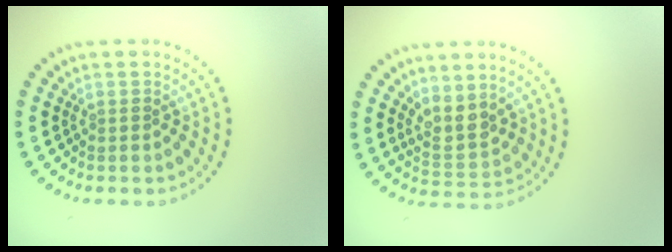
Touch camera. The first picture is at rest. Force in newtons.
{"total": 2.6, "press": 2.0, "slide": 1.7}